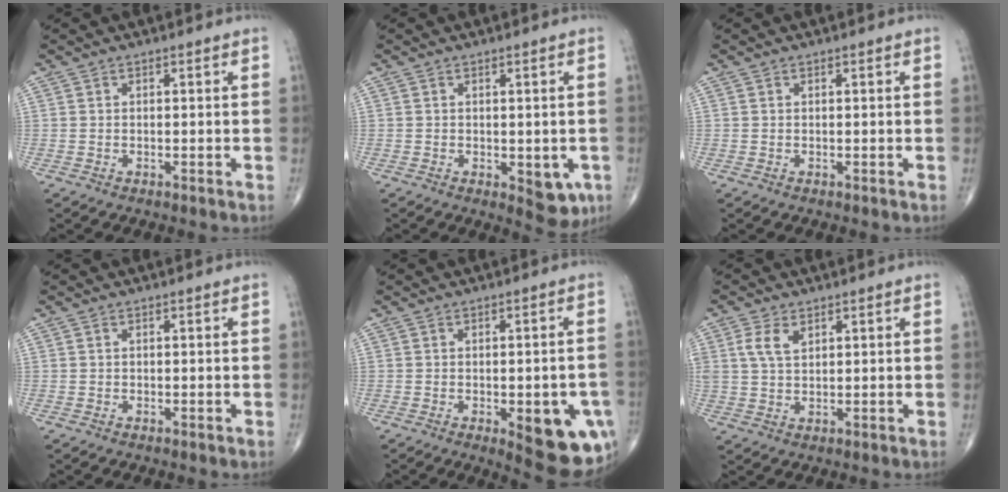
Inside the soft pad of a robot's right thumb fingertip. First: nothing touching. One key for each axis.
{"total": 5.8, "fx": -1.6, "fy": 3.0, "fz": 4.7, "tx": -0.032, "ty": -0.007, "tz": -0.013}
{"total": 0.0}
{"total": 0.0}
{"total": 13.8, "fx": -4.5, "fy": 5.5, "fz": 11.8, "tx": -0.112, "ty": 0.002, "tz": -0.037}
{"total": 4.5, "fx": 2.0, "fy": 2.6, "fz": 3.1, "tx": -0.059, "ty": -0.002, "tz": 0.042}